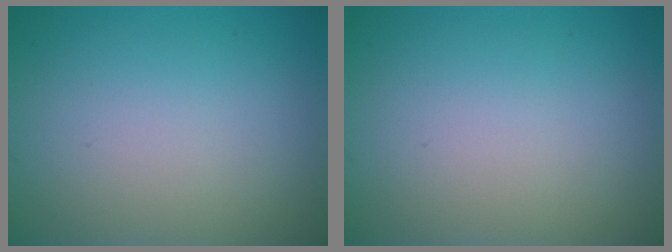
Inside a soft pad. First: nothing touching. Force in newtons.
{"total": 0.0}